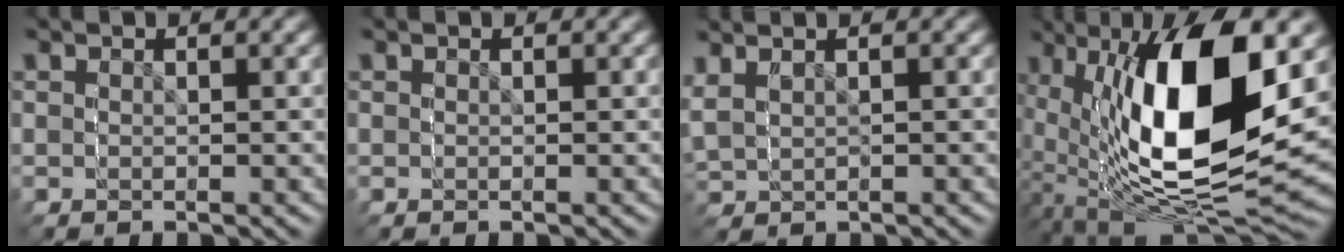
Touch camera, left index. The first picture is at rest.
{"total": 0.0}
{"total": 2.2, "force": [0.8, 1.9, 0.7], "torque": [-0.040, -0.005, 0.021]}
{"total": 13.8, "force": [0.8, 8.4, 11.0], "torque": [-0.234, -0.025, 0.031]}